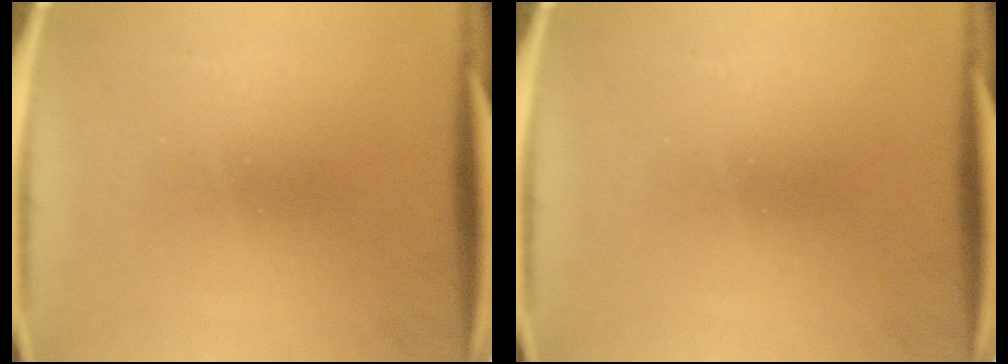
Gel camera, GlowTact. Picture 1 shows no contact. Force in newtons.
{"total": 0.0}